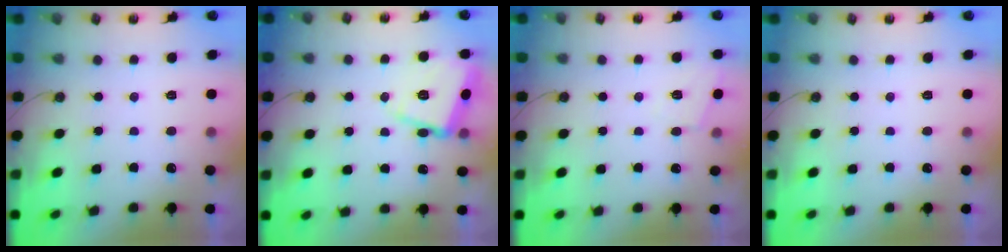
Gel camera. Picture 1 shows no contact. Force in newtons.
{"total": 15.0, "press": 15.0, "slide": 0.7}
{"total": 4.4, "press": 4.4, "slide": 0.6}
{"total": 0.0}